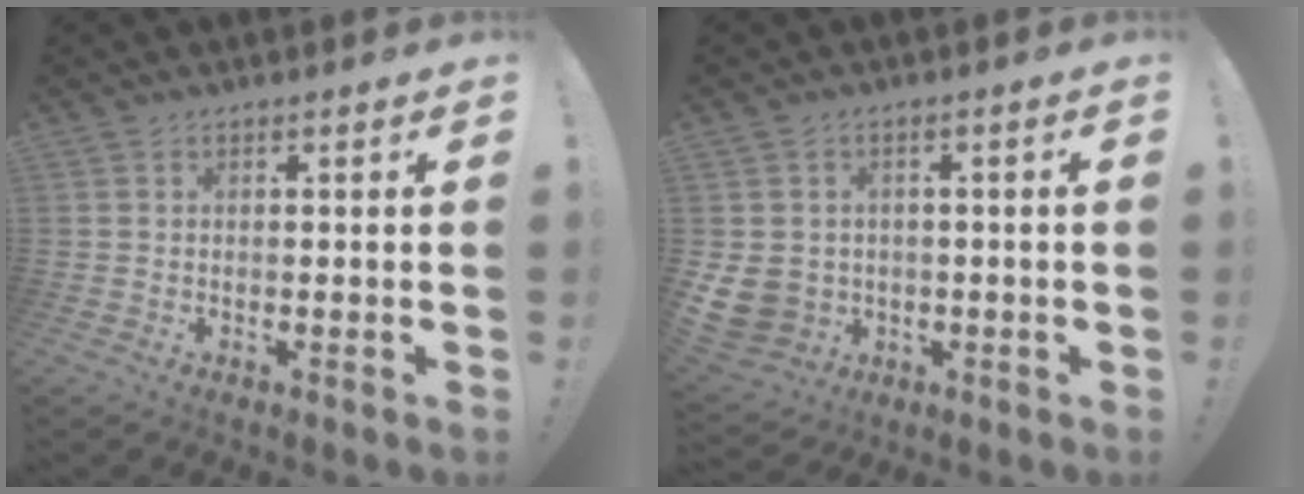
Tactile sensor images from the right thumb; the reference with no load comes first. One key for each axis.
{"total": 7.9, "fx": -0.6, "fy": 7.2, "fz": 3.3, "tx": -0.077, "ty": 0.001, "tz": -0.004}